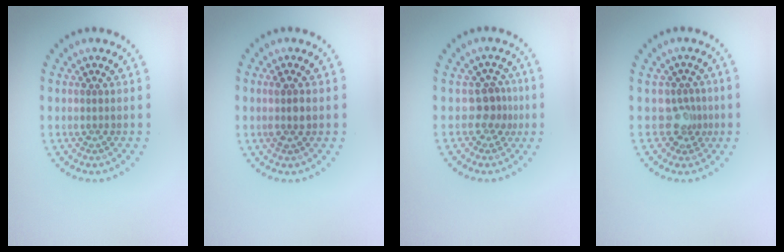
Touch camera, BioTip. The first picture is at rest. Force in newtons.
{"total": 1.5, "press": 1.4, "slide": 0.5}
{"total": 2.2, "press": 1.5, "slide": 1.6}
{"total": 2.0, "press": 1.6, "slide": 1.3}